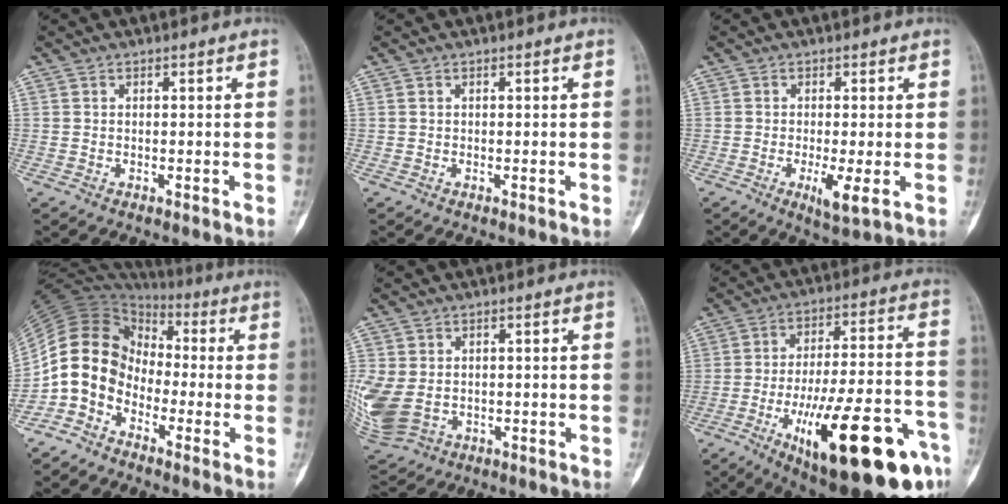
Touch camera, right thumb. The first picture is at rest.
{"total": 0.0}
{"total": 4.2, "force": [-1.0, 0.7, 4.1], "torque": [-0.080, -0.014, -0.017]}
{"total": 11.5, "force": [-4.5, 9.1, 5.4], "torque": [-0.089, 0.065, -0.098]}
{"total": 10.4, "force": [-1.0, 7.8, 6.8], "torque": [-0.176, -0.007, 0.000]}
{"total": 28.5, "force": [-12.6, 8.4, 24.2], "torque": [-0.321, 0.046, -0.177]}